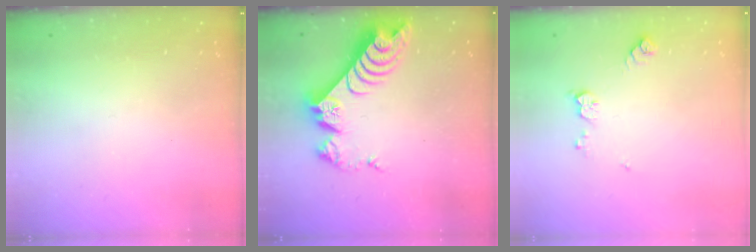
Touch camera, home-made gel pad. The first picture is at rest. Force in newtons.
{"total": 11.0, "press": 11.0, "slide": 1.0}
{"total": 6.8, "press": 6.8, "slide": 0.5}